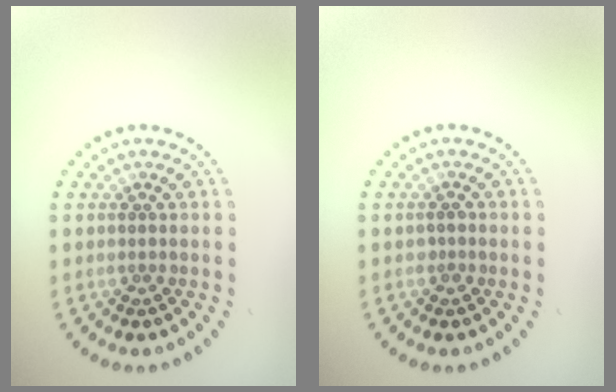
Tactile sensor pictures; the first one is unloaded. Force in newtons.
{"total": 0.5, "press": 0.5, "slide": 0.1}